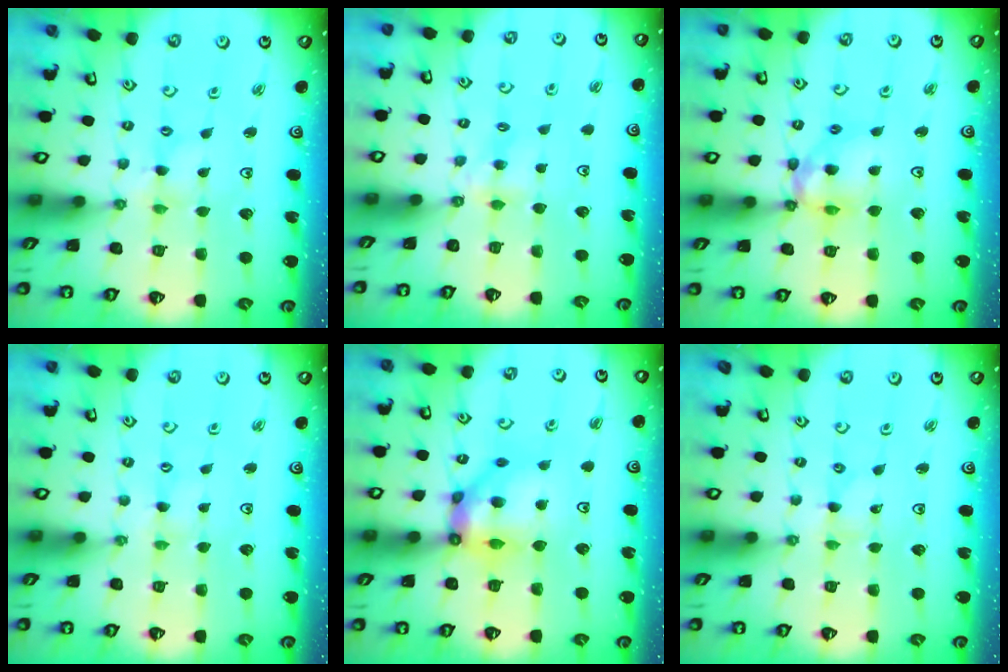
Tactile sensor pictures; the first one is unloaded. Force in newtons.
{"total": 3.8, "press": 3.7, "slide": 0.4}
{"total": 12.0, "press": 12.0, "slide": 1.0}
{"total": 0.0}
{"total": 11.7, "press": 11.4, "slide": 2.5}
{"total": 0.0}